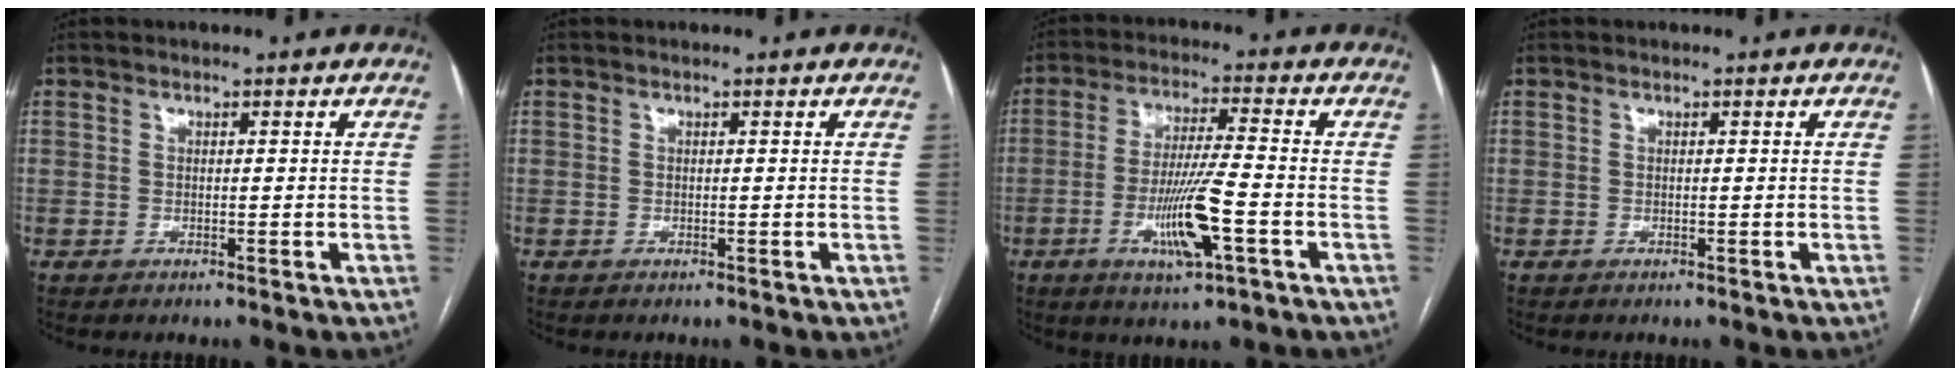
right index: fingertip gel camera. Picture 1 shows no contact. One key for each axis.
{"total": 0.0}
{"total": 10.2, "fx": -3.6, "fy": 0.4, "fz": 9.5, "tx": -0.187, "ty": -0.010, "tz": -0.062}
{"total": 0.0}